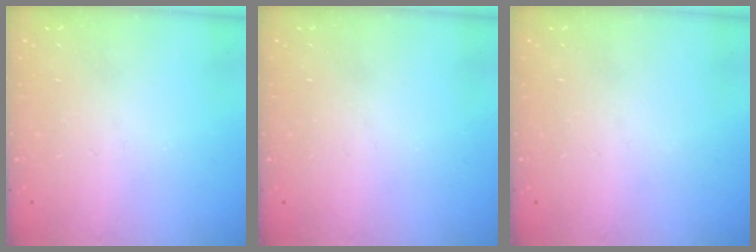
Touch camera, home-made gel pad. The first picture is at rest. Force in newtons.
{"total": 0.0}
{"total": 0.0}